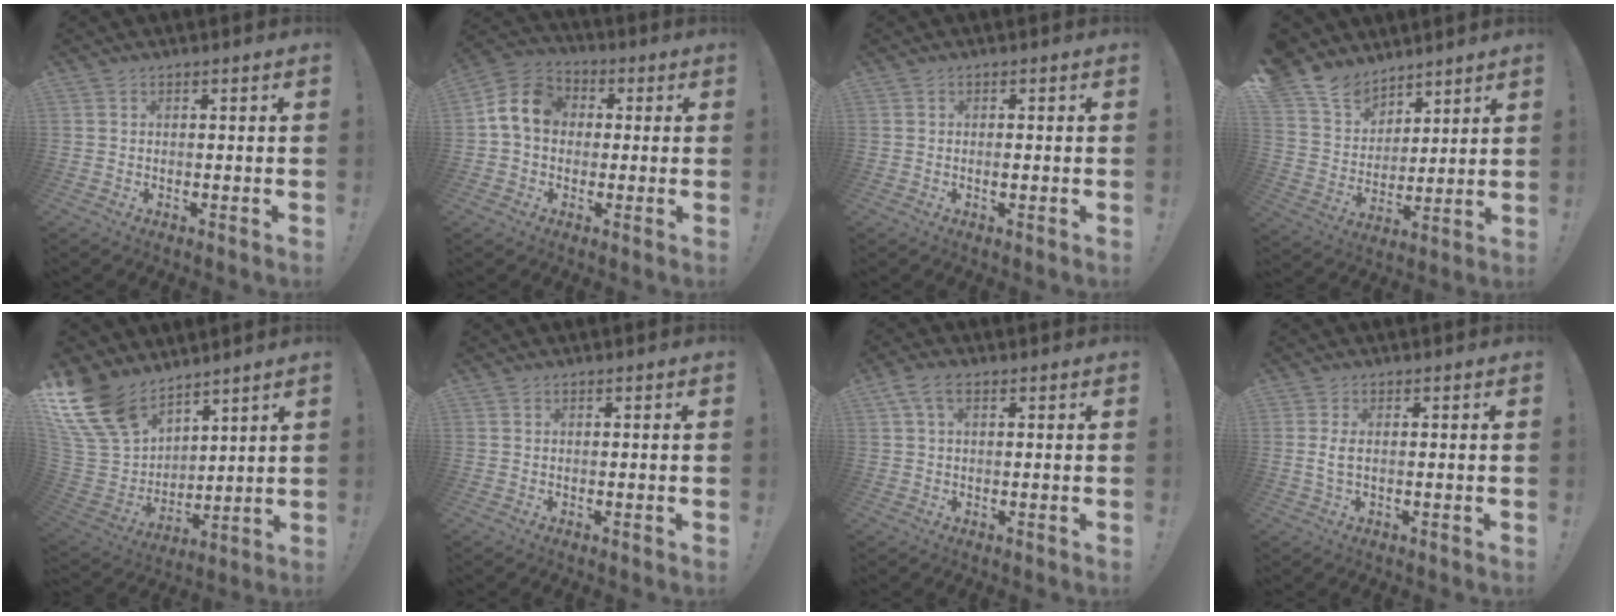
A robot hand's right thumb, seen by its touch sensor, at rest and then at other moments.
{"total": 10.9, "force": [1.5, 8.8, 6.3], "torque": [-0.108, 0.022, 0.034]}
{"total": 1.0, "force": [-0.4, 0.5, 0.7], "torque": [-0.004, -0.003, -0.009]}
{"total": 12.6, "force": [9.7, 7.6, 2.6], "torque": [-0.065, -0.072, 0.190]}
{"total": 18.7, "force": [12.6, 11.0, 8.3], "torque": [-0.174, -0.084, 0.250]}
{"total": 0.0}
{"total": 4.9, "force": [1.9, 2.5, 3.8], "torque": [-0.070, 0.005, 0.036]}
{"total": 2.9, "force": [0.3, 1.0, 2.6], "torque": [-0.049, -0.002, 0.004]}